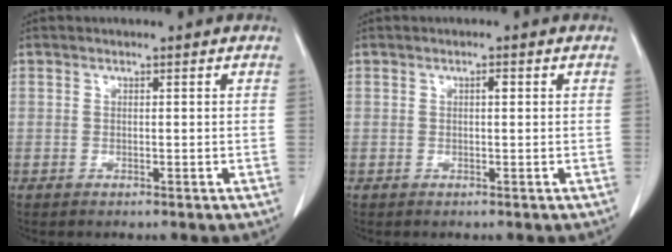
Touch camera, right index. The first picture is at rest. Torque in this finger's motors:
{"motor_torque": [0.17, -0.10, 0.00, 0.03]}